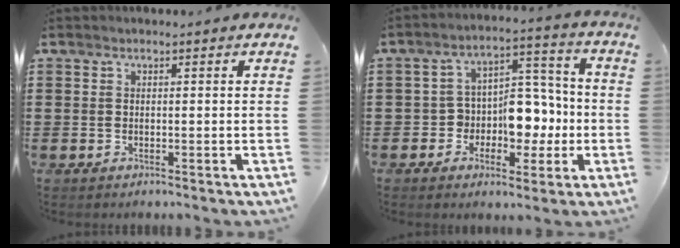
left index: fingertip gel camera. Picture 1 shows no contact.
{"total": 8.1, "force": [-1.6, 6.6, 4.4], "torque": [-0.074, 0.013, -0.027]}